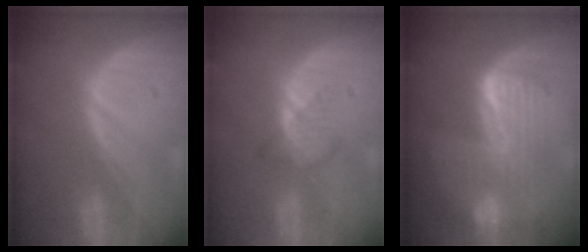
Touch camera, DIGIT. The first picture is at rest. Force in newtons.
{"total": 3.3, "press": 2.9, "slide": 1.4}
{"total": 7.4, "press": 7.4, "slide": 0.2}